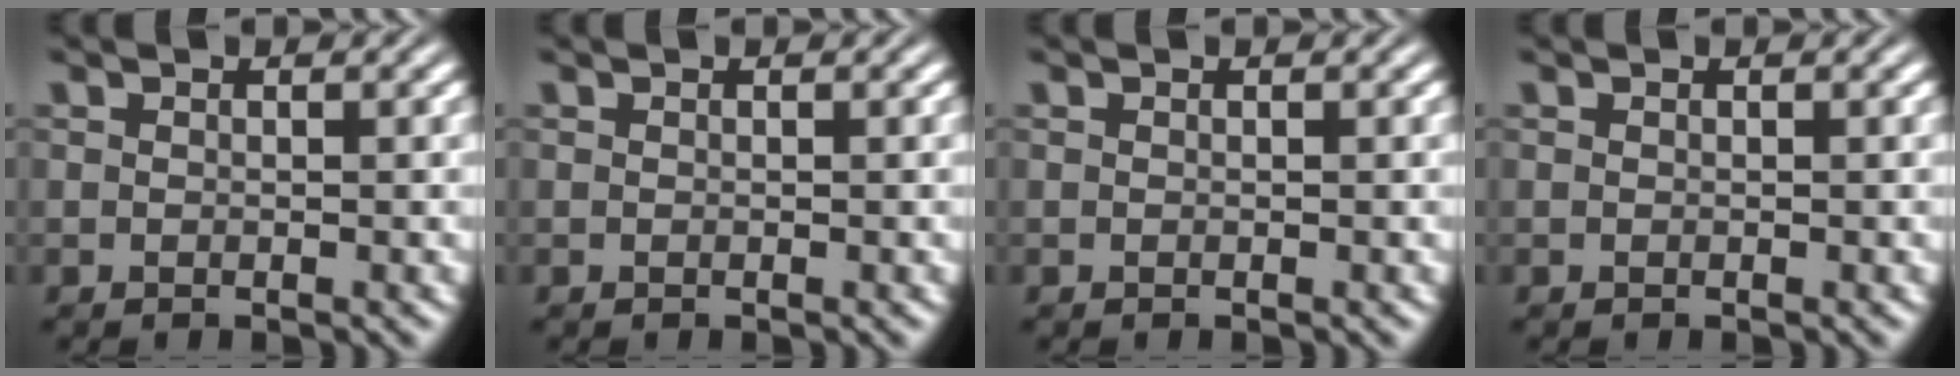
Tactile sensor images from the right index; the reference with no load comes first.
{"total": 0.0}
{"total": 0.0}
{"total": 0.0}